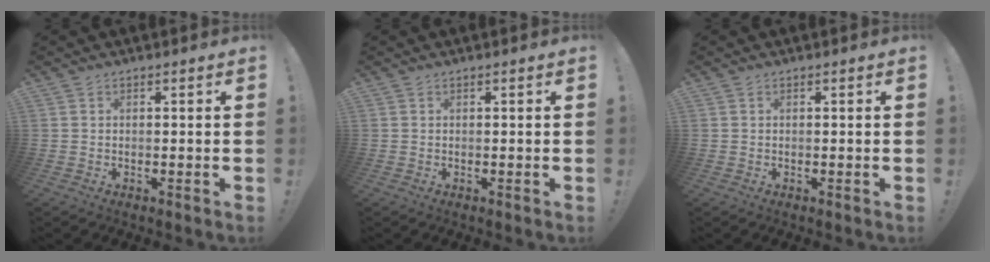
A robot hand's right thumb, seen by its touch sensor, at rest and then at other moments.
{"total": 0.0}
{"total": 0.0}